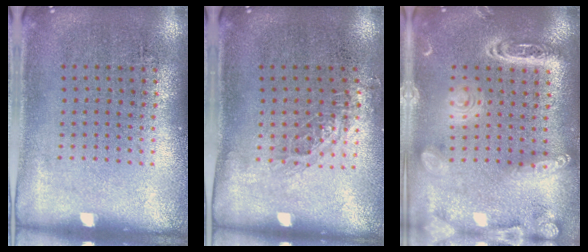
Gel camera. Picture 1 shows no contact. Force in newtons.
{"total": 0.7, "press": 0.7, "slide": 0.1}
{"total": 2.7, "press": 2.7, "slide": 0.2}